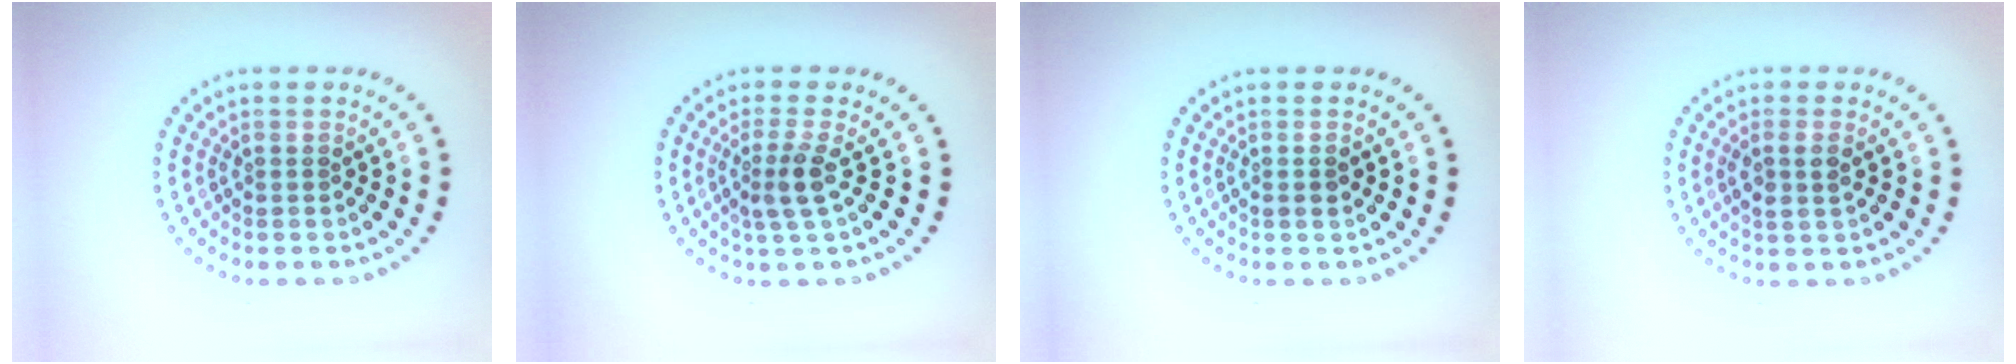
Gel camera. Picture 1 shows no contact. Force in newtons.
{"total": 2.4, "press": 1.8, "slide": 1.6}
{"total": 1.0, "press": 1.0, "slide": 0.3}
{"total": 1.8, "press": 1.7, "slide": 0.6}